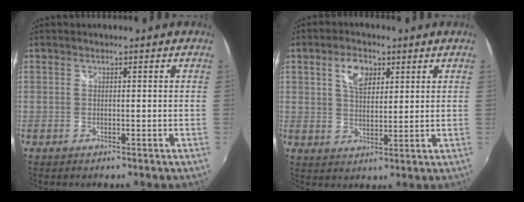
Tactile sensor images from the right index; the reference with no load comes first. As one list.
[{"total": 6.3, "force": [2.8, 3.6, 4.2], "torque": [-0.067, 0.015, 0.050]}]